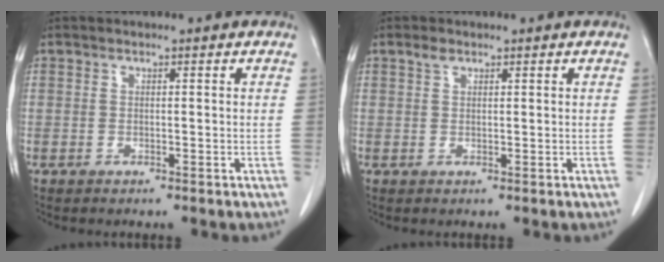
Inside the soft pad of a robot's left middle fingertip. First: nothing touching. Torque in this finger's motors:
{"motor_torque": [0.29, -0.13, -0.06, 0.00]}